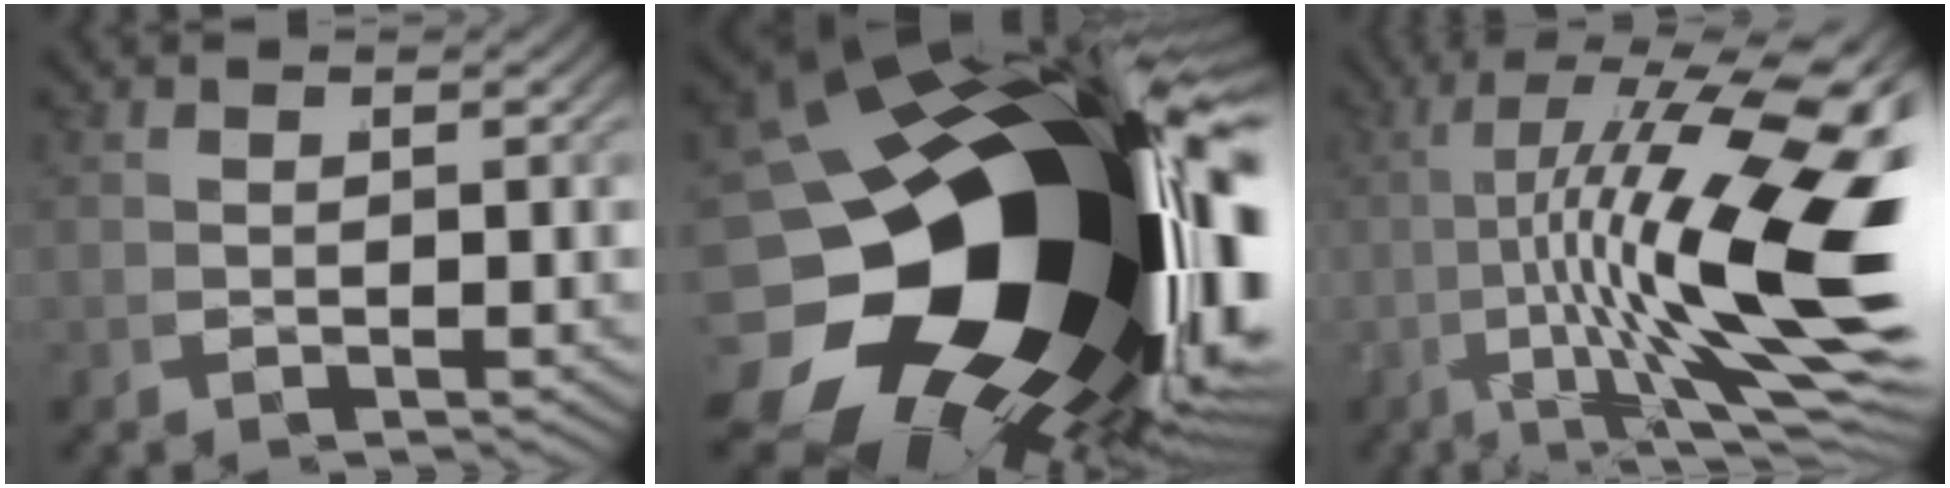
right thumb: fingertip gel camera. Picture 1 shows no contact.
{"total": 33.7, "force": [-2.5, 20.0, 27.0], "torque": [-0.426, -0.071, -0.007]}
{"total": 16.3, "force": [0.5, 7.0, 14.7], "torque": [-0.230, -0.020, 0.014]}